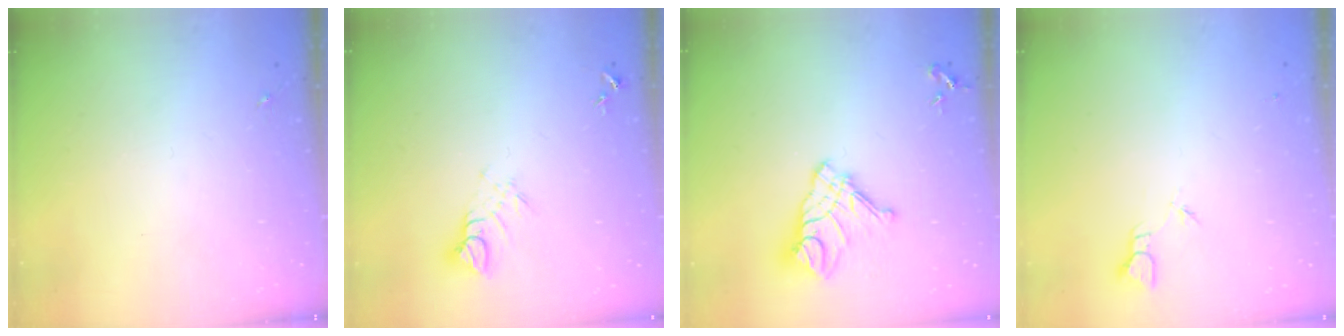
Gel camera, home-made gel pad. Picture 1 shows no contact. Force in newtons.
{"total": 6.6, "press": 6.6, "slide": 0.5}
{"total": 14.1, "press": 14.1, "slide": 1.5}
{"total": 1.8, "press": 1.8, "slide": 0.0}